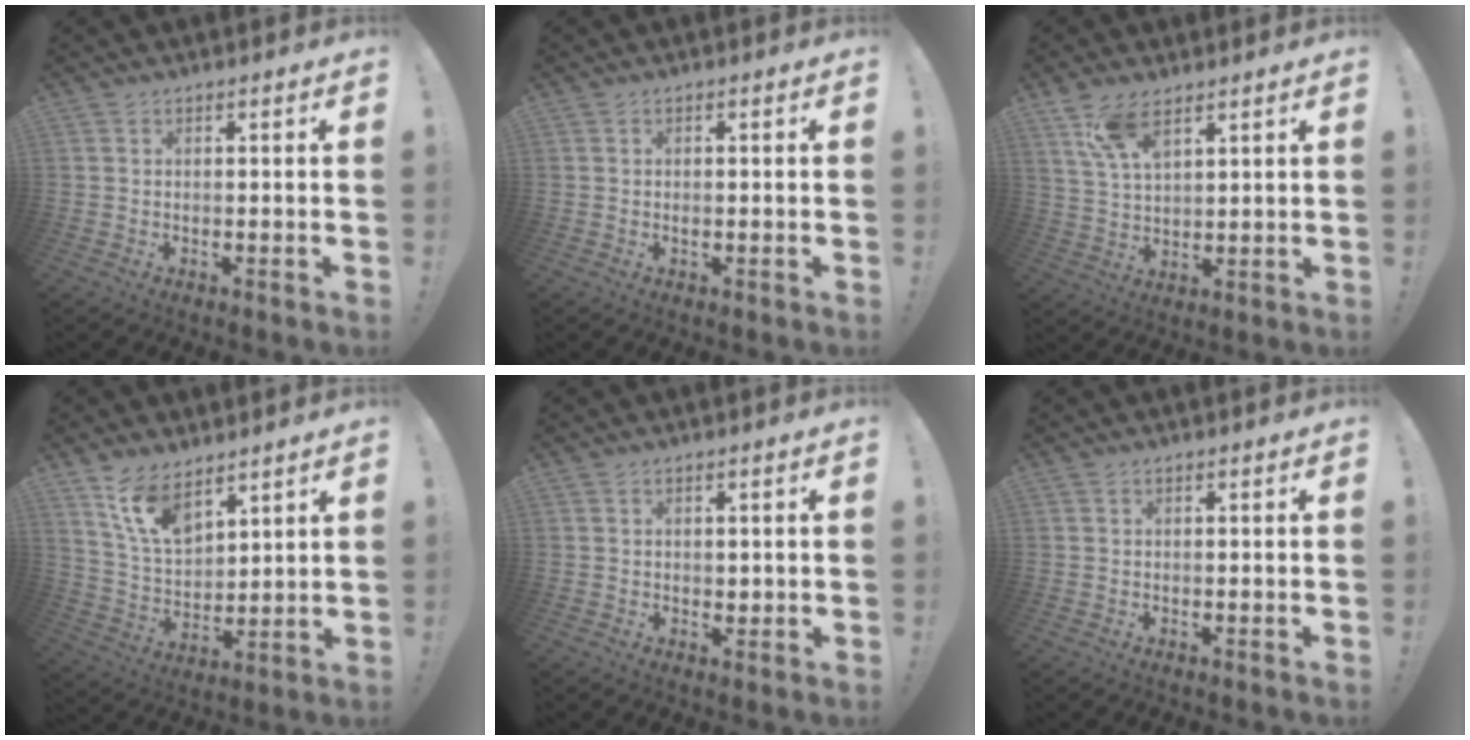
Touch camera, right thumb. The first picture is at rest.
{"total": 0.7, "force": [-0.2, 0.4, 0.5], "torque": [-0.012, 0.002, -0.004]}
{"total": 9.1, "force": [6.1, 3.6, 5.7], "torque": [-0.098, -0.025, 0.114]}
{"total": 12.2, "force": [8.7, 6.0, 6.0], "torque": [-0.121, -0.046, 0.170]}
{"total": 1.4, "force": [0.4, 1.2, 0.7], "torque": [0.003, -0.001, 0.003]}
{"total": 0.0}